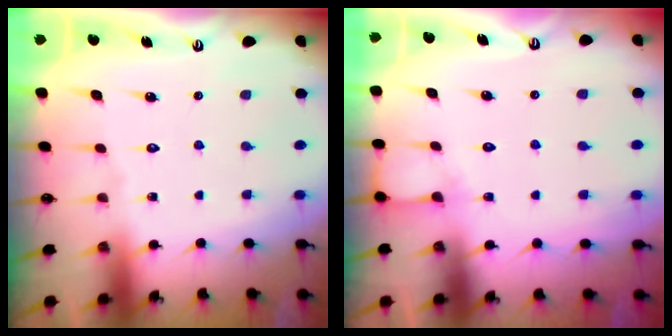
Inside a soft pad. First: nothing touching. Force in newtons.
{"total": 5.2, "press": 5.2, "slide": 0.6}